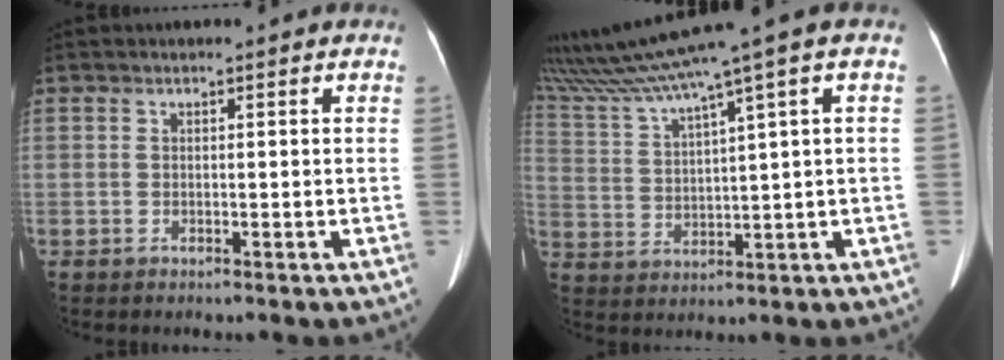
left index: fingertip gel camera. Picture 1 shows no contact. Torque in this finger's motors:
{"motor_torque": [-0.02, -1.30, 0.39, 0.21]}